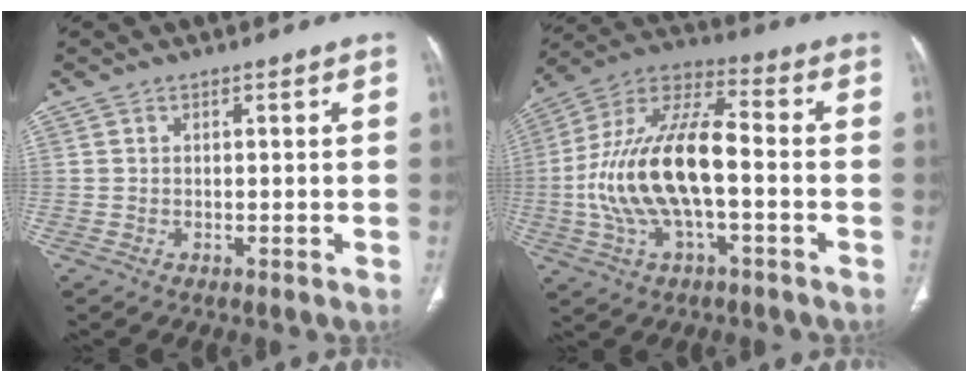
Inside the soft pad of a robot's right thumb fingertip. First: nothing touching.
{"total": 19.2, "force": [-2.6, 8.4, 17.1], "torque": [-0.339, 0.038, -0.048]}